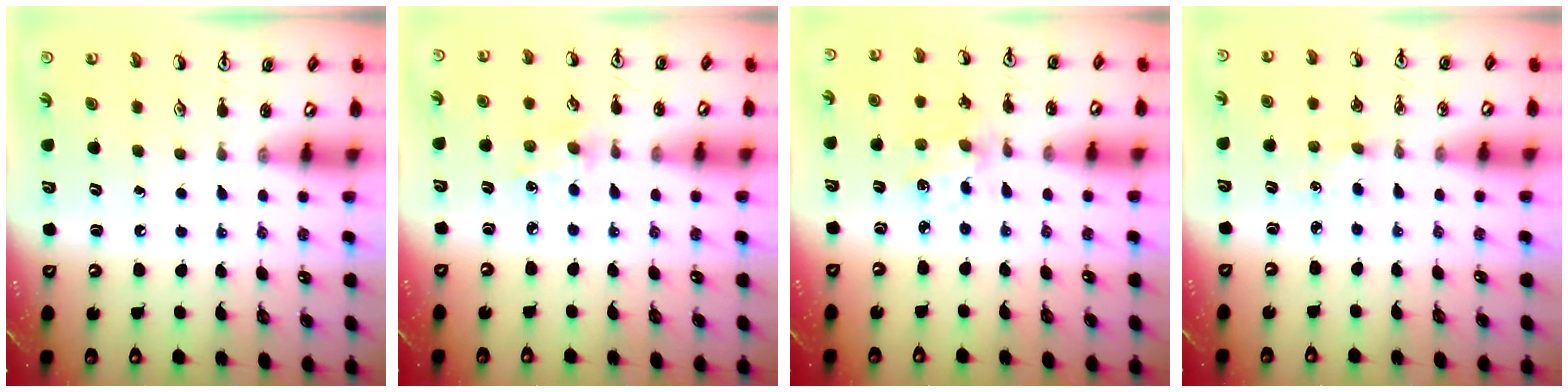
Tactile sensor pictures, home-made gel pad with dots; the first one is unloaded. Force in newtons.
{"total": 2.5, "press": 2.4, "slide": 0.4}
{"total": 2.7, "press": 2.6, "slide": 0.4}
{"total": 1.5, "press": 1.5, "slide": 0.3}